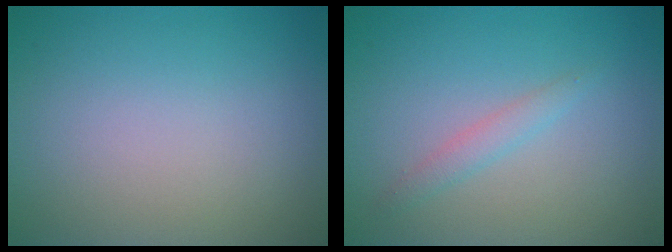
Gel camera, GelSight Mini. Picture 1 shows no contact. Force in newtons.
{"total": 1.4, "press": 1.4, "slide": 0.1}